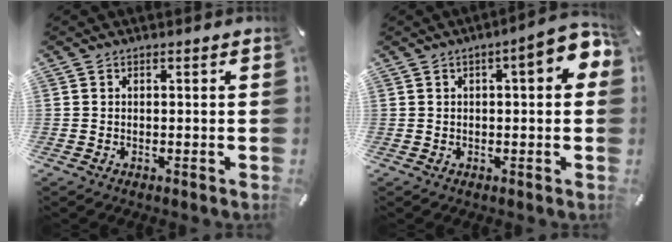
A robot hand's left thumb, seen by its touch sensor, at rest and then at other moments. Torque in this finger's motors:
{"motor_torque": [1.47, 1.86, 0.70, -0.63, 0.25]}